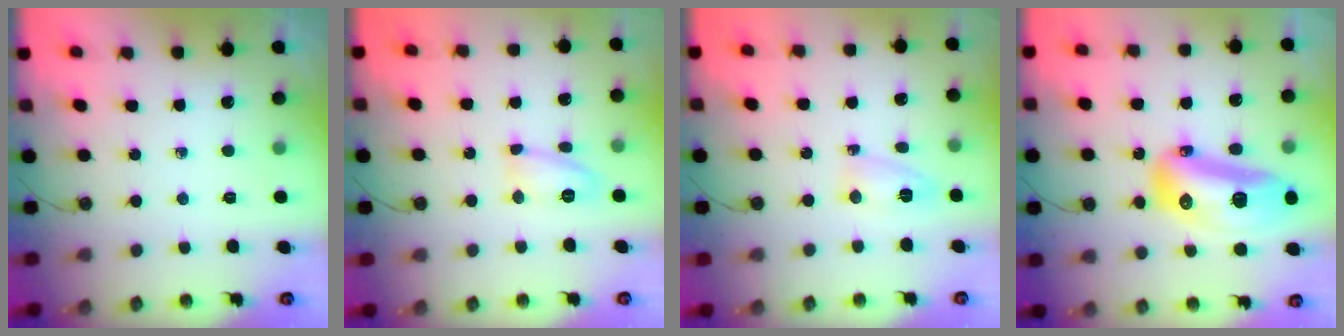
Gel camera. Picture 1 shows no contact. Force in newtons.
{"total": 9.5, "press": 9.4, "slide": 0.8}
{"total": 4.0, "press": 3.7, "slide": 1.7}
{"total": 19.0, "press": 18.8, "slide": 2.6}